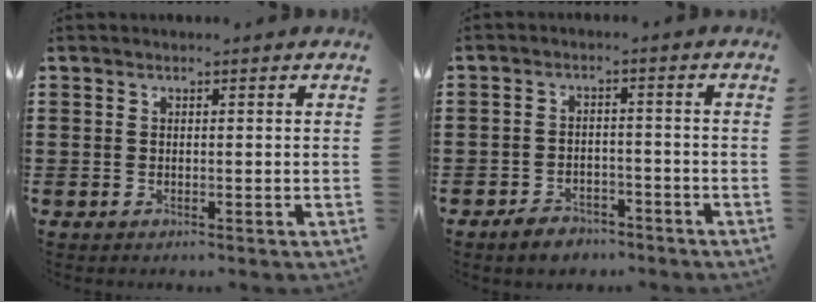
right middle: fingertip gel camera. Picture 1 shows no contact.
{"total": 3.0, "force": [-2.8, 1.0, 0.4], "torque": [-0.009, 0.011, -0.058]}